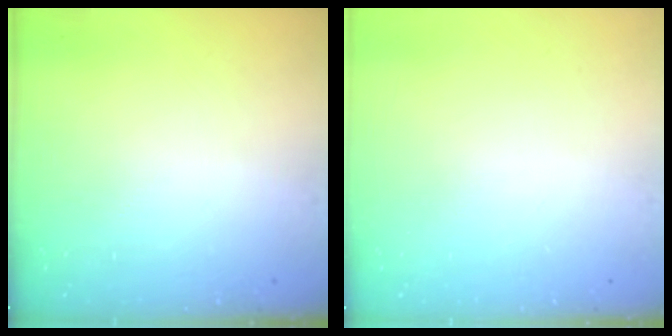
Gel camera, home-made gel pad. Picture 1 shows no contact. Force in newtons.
{"total": 0.0}